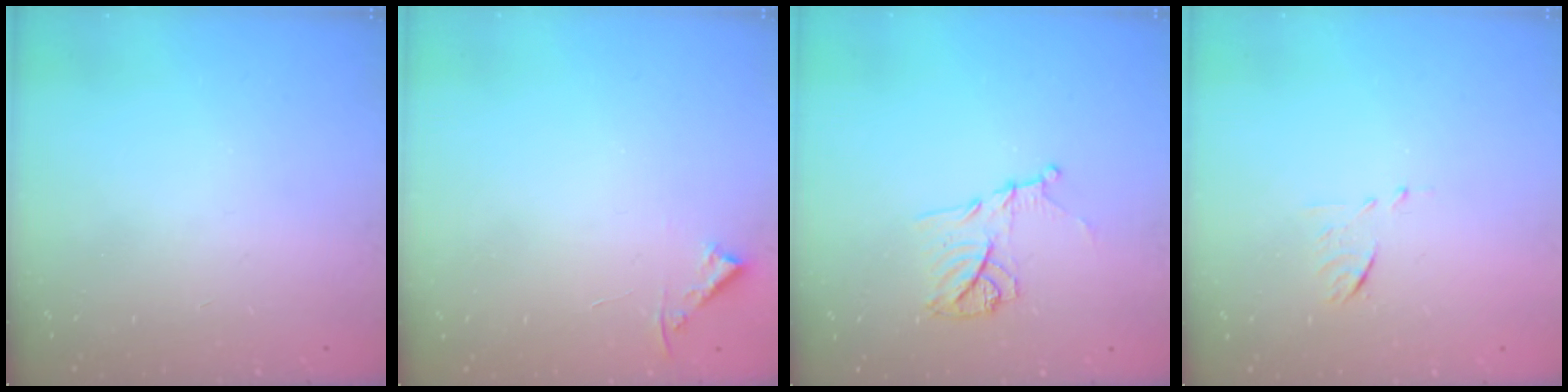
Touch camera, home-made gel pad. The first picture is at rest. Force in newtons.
{"total": 3.8, "press": 3.8, "slide": 0.6}
{"total": 11.4, "press": 11.4, "slide": 0.3}
{"total": 5.9, "press": 5.9, "slide": 0.5}